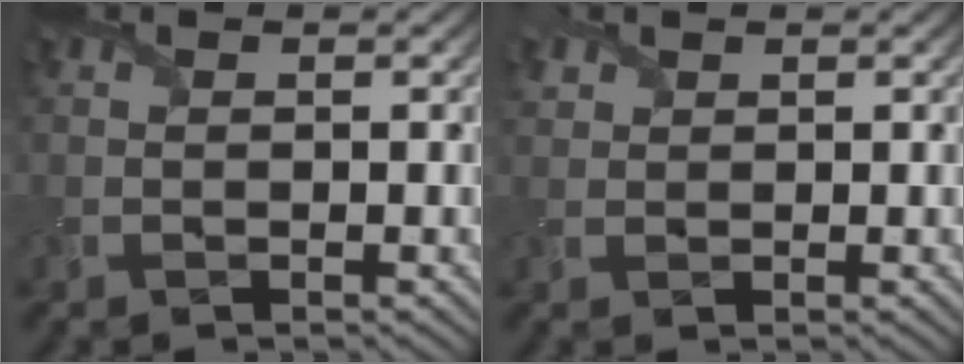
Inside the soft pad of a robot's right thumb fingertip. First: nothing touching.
{"total": 1.5, "force": [1.1, 1.0, 0.2], "torque": [-0.009, 0.004, 0.022]}